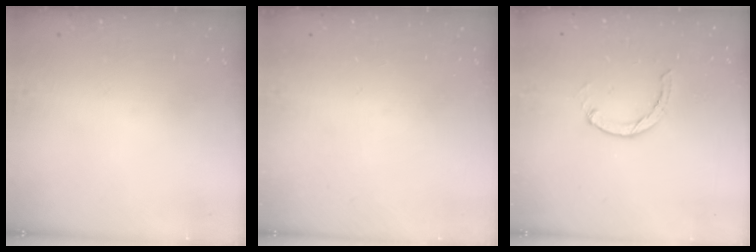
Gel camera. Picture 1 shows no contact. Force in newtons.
{"total": 0.0}
{"total": 1.0, "press": 0.9, "slide": 0.3}